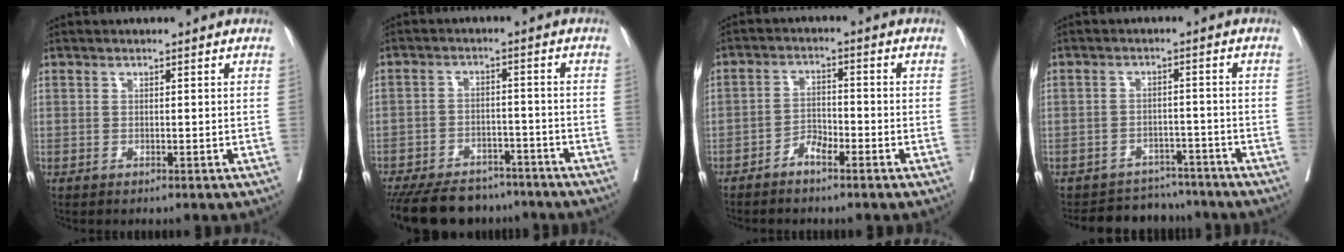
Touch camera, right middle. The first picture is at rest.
{"total": 16.7, "force": [-13.8, 7.1, 6.2], "torque": [-0.151, -0.014, -0.198]}
{"total": 3.3, "force": [-2.4, 1.0, 2.0], "torque": [-0.037, 0.006, -0.049]}
{"total": 8.7, "force": [-8.1, 3.2, 0.1], "torque": [0.009, 0.018, -0.108]}